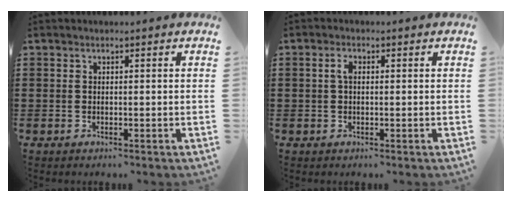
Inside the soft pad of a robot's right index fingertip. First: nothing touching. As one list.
[{"total": 1.8, "force": [0.2, 0.9, 1.6], "torque": [-0.032, 0.005, 0.001]}]